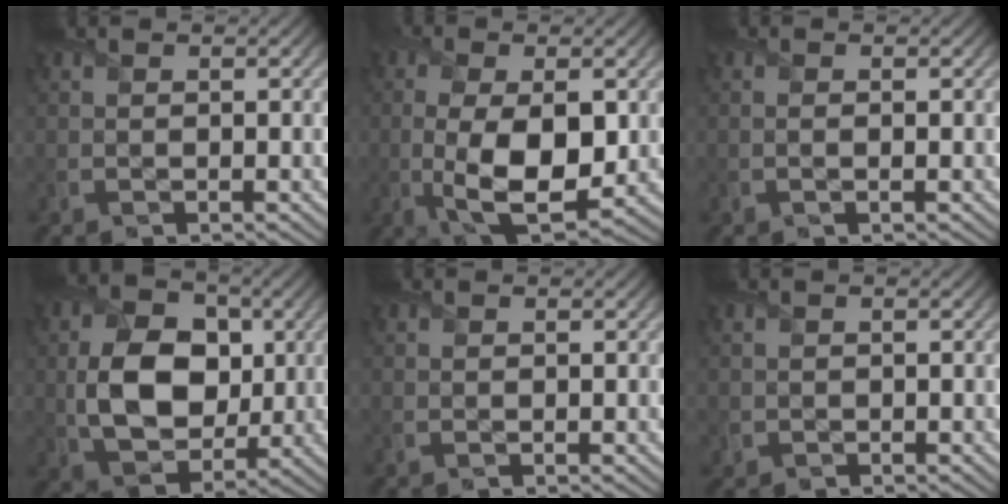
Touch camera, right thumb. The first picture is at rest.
{"total": 10.6, "force": [-1.4, 4.9, 9.3], "torque": [-0.194, -0.021, -0.014]}
{"total": 0.7, "force": [-0.1, 0.1, 0.7], "torque": [-0.015, -0.002, -0.002]}
{"total": 10.6, "force": [0.3, 7.6, 7.4], "torque": [-0.157, -0.005, 0.006]}
{"total": 0.0}
{"total": 0.9, "force": [-0.3, 0.9, 0.0], "torque": [0.003, -0.006, -0.008]}